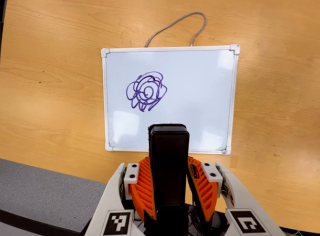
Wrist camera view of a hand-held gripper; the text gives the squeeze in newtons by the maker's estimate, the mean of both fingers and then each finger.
{"total": 4.1, "left": 2.6, "right": 5.6}